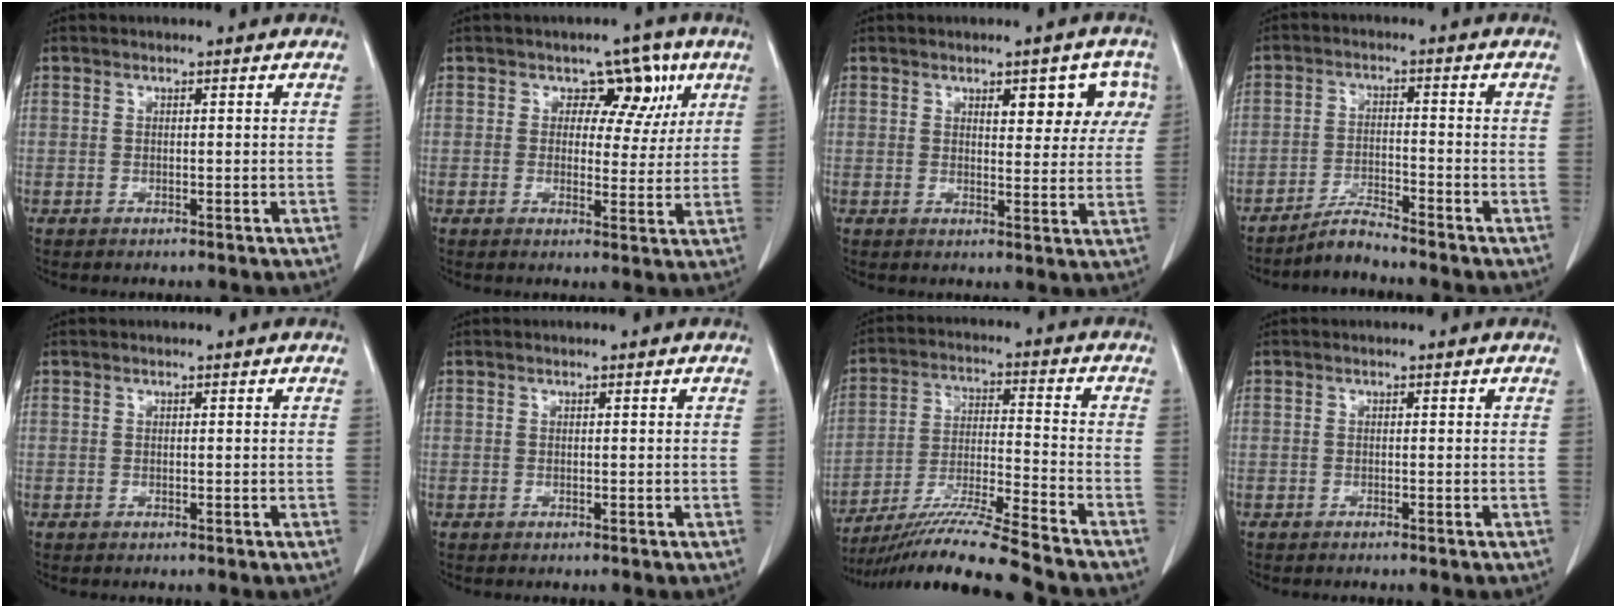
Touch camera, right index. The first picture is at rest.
{"total": 7.4, "force": [3.0, 5.5, 4.0], "torque": [-0.021, 0.016, 0.036]}
{"total": 7.1, "force": [3.1, 2.9, 5.7], "torque": [-0.054, 0.014, 0.035]}
{"total": 3.7, "force": [-3.6, -0.1, 0.7], "torque": [-0.012, -0.015, -0.068]}
{"total": 0.0}
{"total": 0.0}
{"total": 15.0, "force": [-13.2, -1.8, 7.0], "torque": [-0.123, -0.017, -0.229]}
{"total": 0.8, "force": [-0.7, -0.1, 0.4], "torque": [-0.004, 0.000, -0.011]}